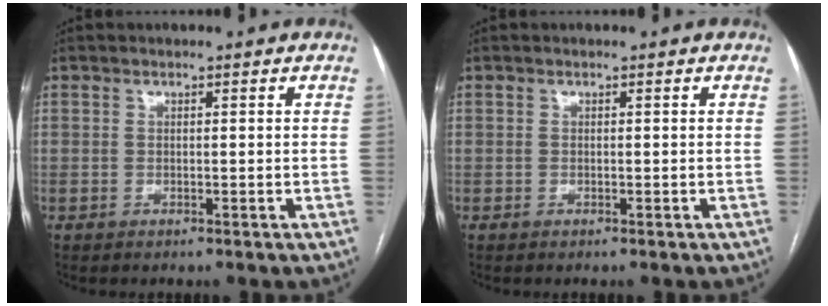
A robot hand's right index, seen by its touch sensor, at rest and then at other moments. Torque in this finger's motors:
{"motor_torque": [0.00, 0.00, 0.00, 0.00]}